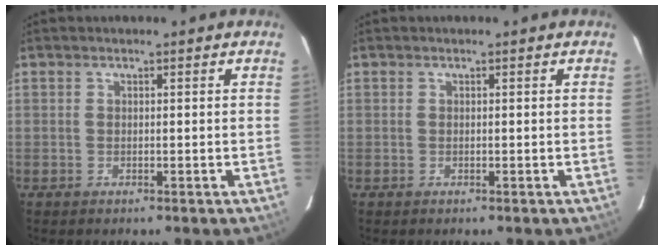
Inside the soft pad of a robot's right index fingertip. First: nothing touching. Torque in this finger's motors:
{"motor_torque": [0.01, 0.00, 0.00, 0.00]}